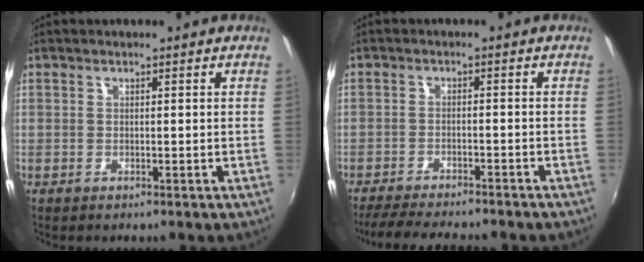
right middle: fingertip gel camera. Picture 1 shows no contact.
{"total": 11.0, "force": [-9.8, 1.2, 4.9], "torque": [-0.110, -0.021, -0.150]}